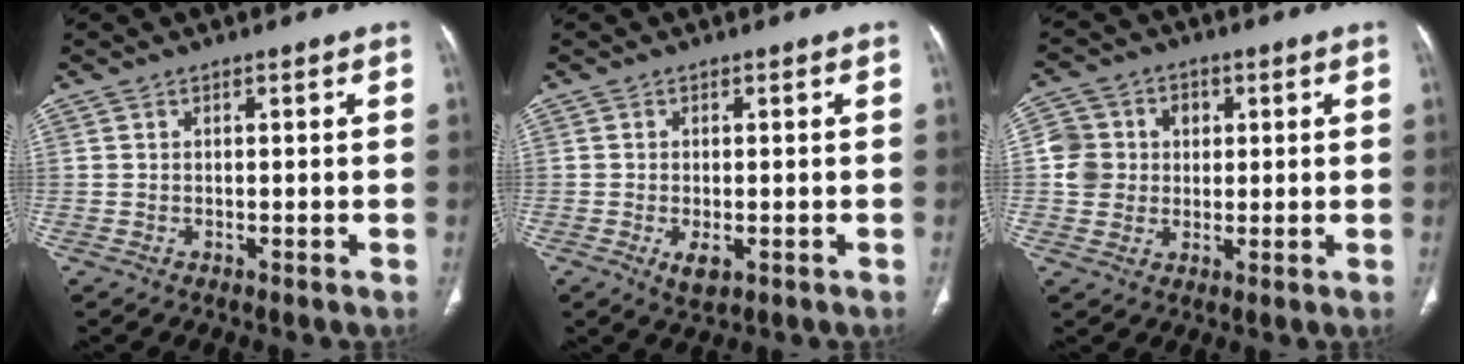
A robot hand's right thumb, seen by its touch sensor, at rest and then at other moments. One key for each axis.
{"total": 3.2, "fx": -1.1, "fy": 1.5, "fz": 2.6, "tx": -0.046, "ty": -0.006, "tz": -0.013}
{"total": 8.0, "fx": 0.9, "fy": 7.6, "fz": 2.6, "tx": -0.021, "ty": 0.008, "tz": 0.014}